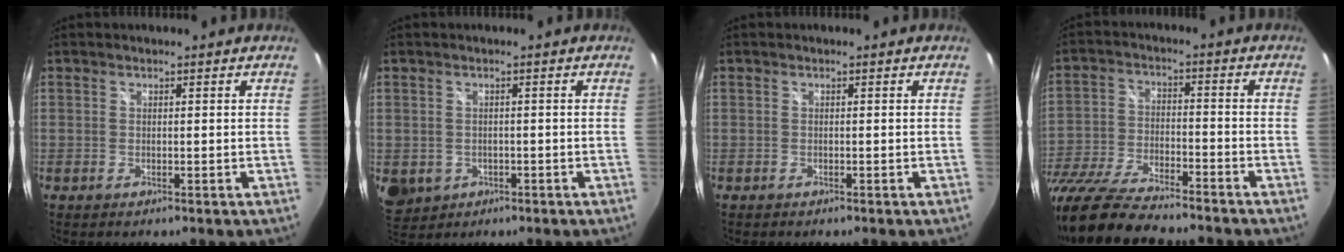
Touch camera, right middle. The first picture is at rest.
{"total": 7.4, "force": [-2.0, 6.4, 3.3], "torque": [-0.085, -0.012, -0.018]}
{"total": 0.0}
{"total": 18.6, "force": [-15.4, 4.0, 9.7], "torque": [-0.209, -0.049, -0.275]}